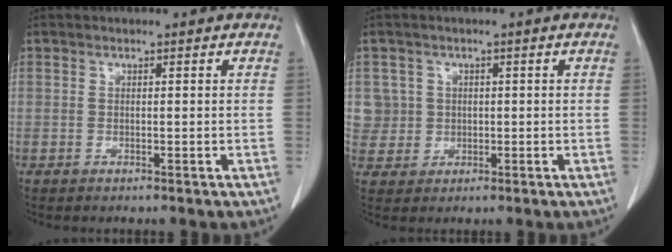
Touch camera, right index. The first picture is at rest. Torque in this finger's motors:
{"motor_torque": [0.32, -0.01, -0.06, 0.01]}